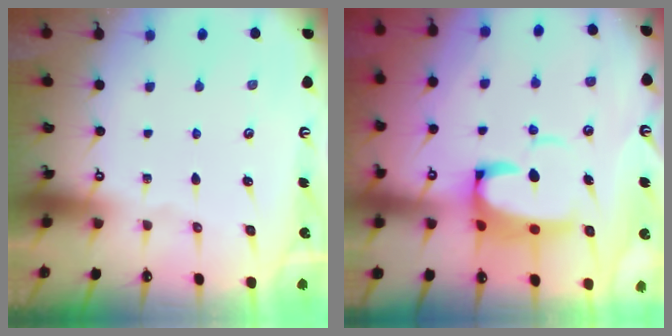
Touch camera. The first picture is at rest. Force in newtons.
{"total": 7.6, "press": 7.5, "slide": 1.3}